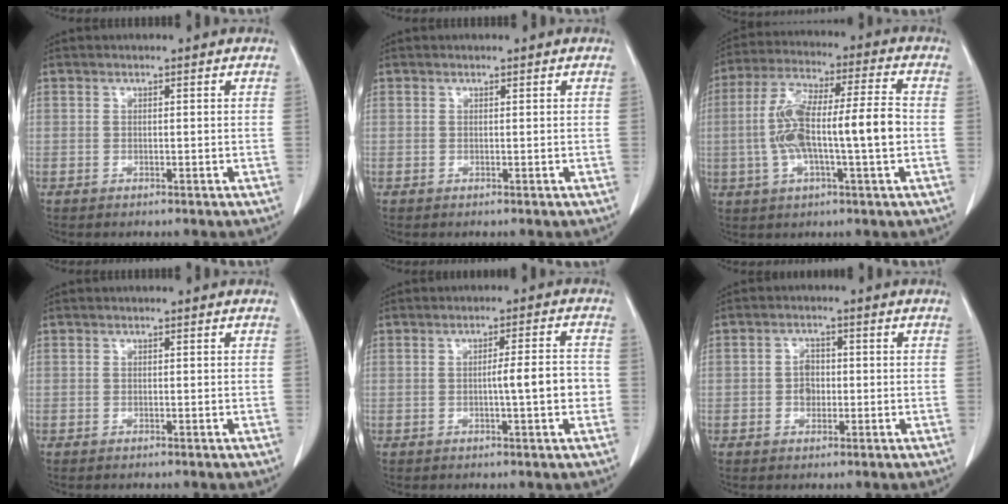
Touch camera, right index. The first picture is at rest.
{"total": 0.0}
{"total": 13.7, "force": [-1.4, 2.1, 13.5], "torque": [-0.260, 0.022, -0.025]}
{"total": 0.0}
{"total": 5.3, "force": [-0.9, 0.4, 5.2], "torque": [-0.076, 0.006, -0.012]}
{"total": 2.7, "force": [-0.4, 2.1, 1.7], "torque": [-0.027, 0.006, -0.007]}